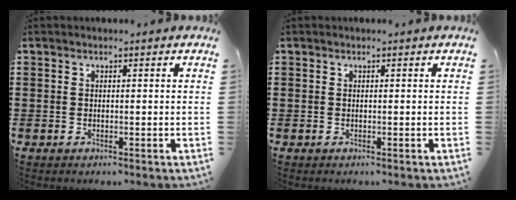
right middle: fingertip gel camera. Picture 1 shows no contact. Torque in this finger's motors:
{"motor_torque": [0.00, 0.00, 0.00, -0.01]}